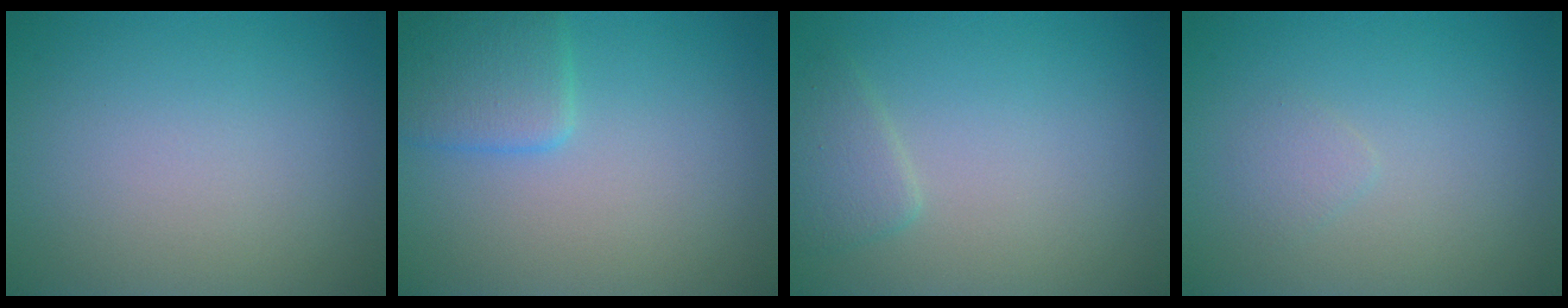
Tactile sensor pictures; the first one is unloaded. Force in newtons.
{"total": 2.9, "press": 2.9, "slide": 0.2}
{"total": 1.8, "press": 1.8, "slide": 0.1}
{"total": 0.9, "press": 0.9, "slide": 0.0}